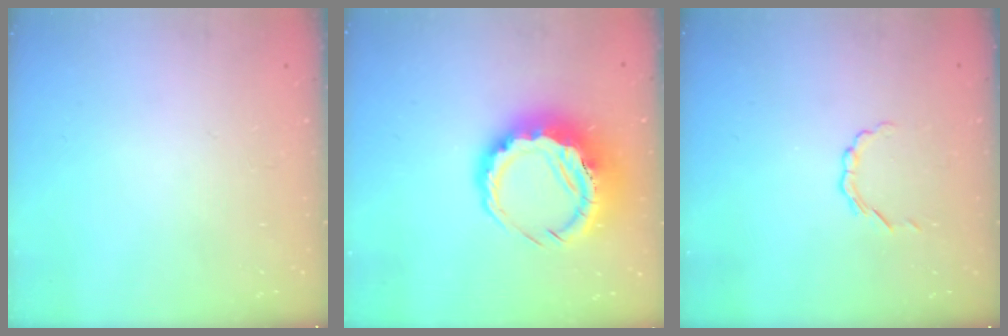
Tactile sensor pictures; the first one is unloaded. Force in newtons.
{"total": 12.1, "press": 11.8, "slide": 2.3}
{"total": 2.4, "press": 2.2, "slide": 0.8}